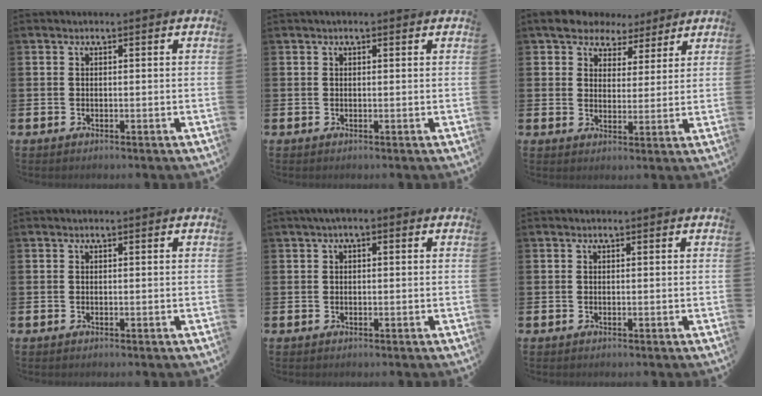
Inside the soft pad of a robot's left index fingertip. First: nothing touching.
{"total": 0.6, "force": [0.4, 0.2, 0.4], "torque": [0.005, -0.001, 0.004]}
{"total": 6.1, "force": [5.2, 3.1, 0.5], "torque": [-0.040, -0.021, 0.093]}
{"total": 0.0}
{"total": 1.4, "force": [0.3, 0.8, 1.1], "torque": [-0.017, 0.007, 0.003]}
{"total": 0.0}